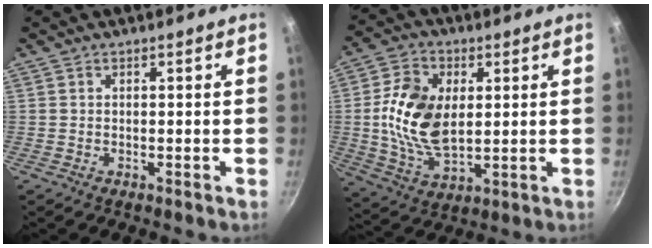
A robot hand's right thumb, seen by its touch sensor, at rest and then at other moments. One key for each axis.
{"total": 14.6, "fx": 1.6, "fy": 9.1, "fz": 11.4, "tx": -0.200, "ty": -0.003, "tz": 0.032}